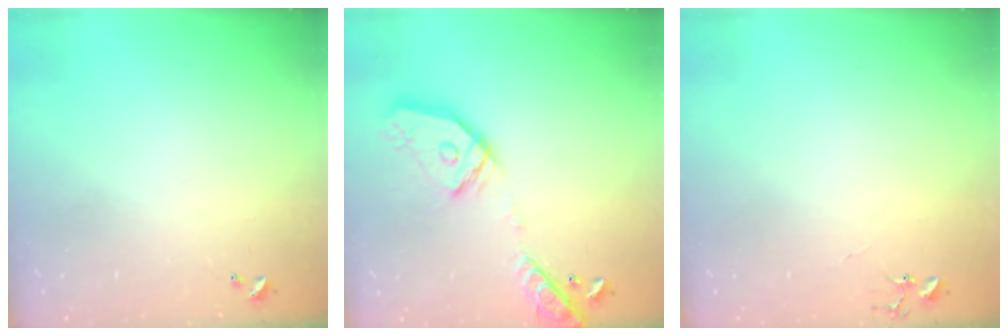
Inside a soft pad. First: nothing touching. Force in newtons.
{"total": 17.2, "press": 17.0, "slide": 2.2}
{"total": 3.4, "press": 3.4, "slide": 0.3}